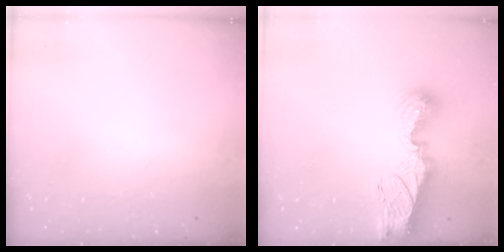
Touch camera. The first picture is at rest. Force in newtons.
{"total": 11.3, "press": 11.2, "slide": 1.0}